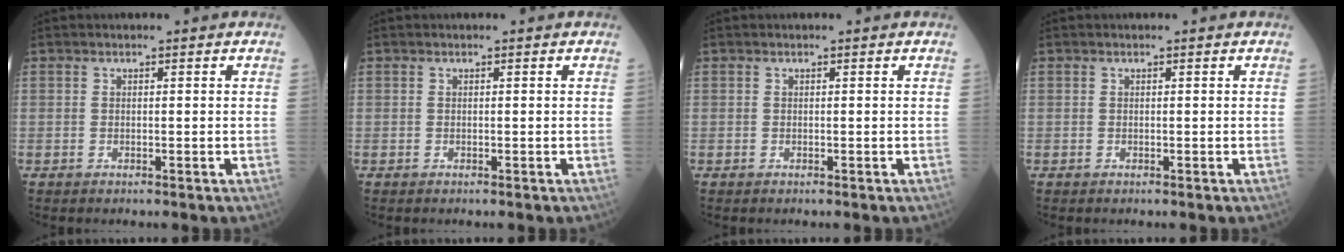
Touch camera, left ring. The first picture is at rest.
{"total": 0.0}
{"total": 0.0}
{"total": 0.0}